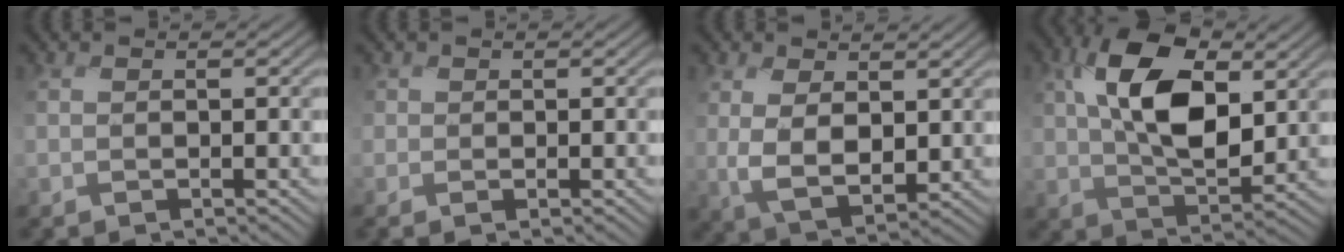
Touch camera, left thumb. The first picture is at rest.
{"total": 0.7, "force": [0.1, 0.2, -0.6], "torque": [0.015, -0.004, -0.001]}
{"total": 5.8, "force": [1.2, 3.4, 4.5], "torque": [-0.107, -0.015, 0.021]}
{"total": 11.8, "force": [3.0, 6.8, 9.1], "torque": [-0.189, 0.010, 0.047]}